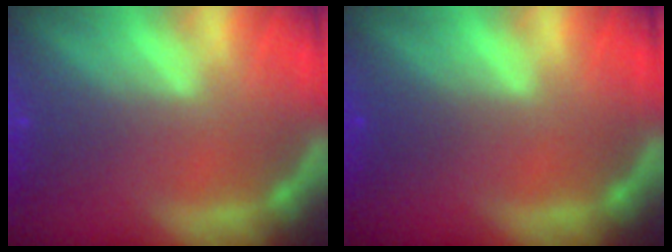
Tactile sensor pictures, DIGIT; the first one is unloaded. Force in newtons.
{"total": 1.0}